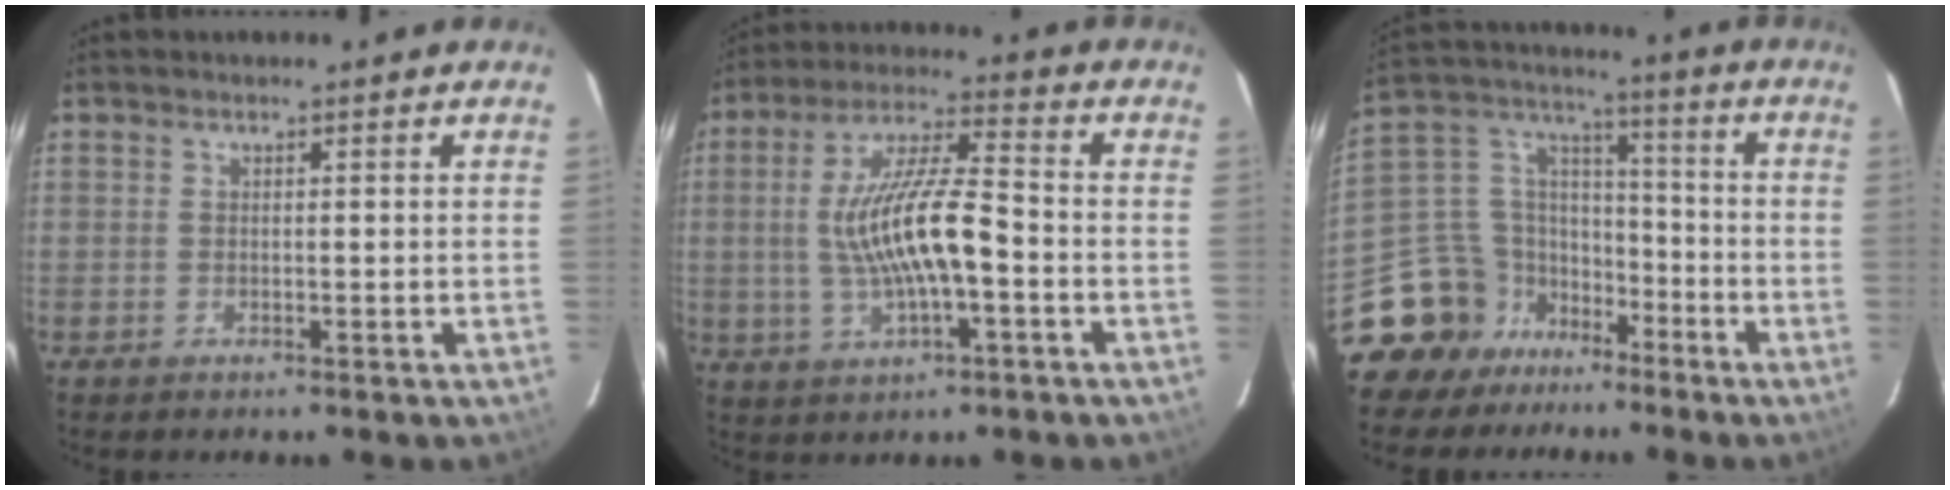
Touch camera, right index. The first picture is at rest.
{"total": 13.4, "force": [-2.1, 3.3, 12.9], "torque": [-0.247, 0.007, -0.035]}
{"total": 13.9, "force": [-10.3, 9.0, 2.2], "torque": [-0.077, 0.066, -0.177]}